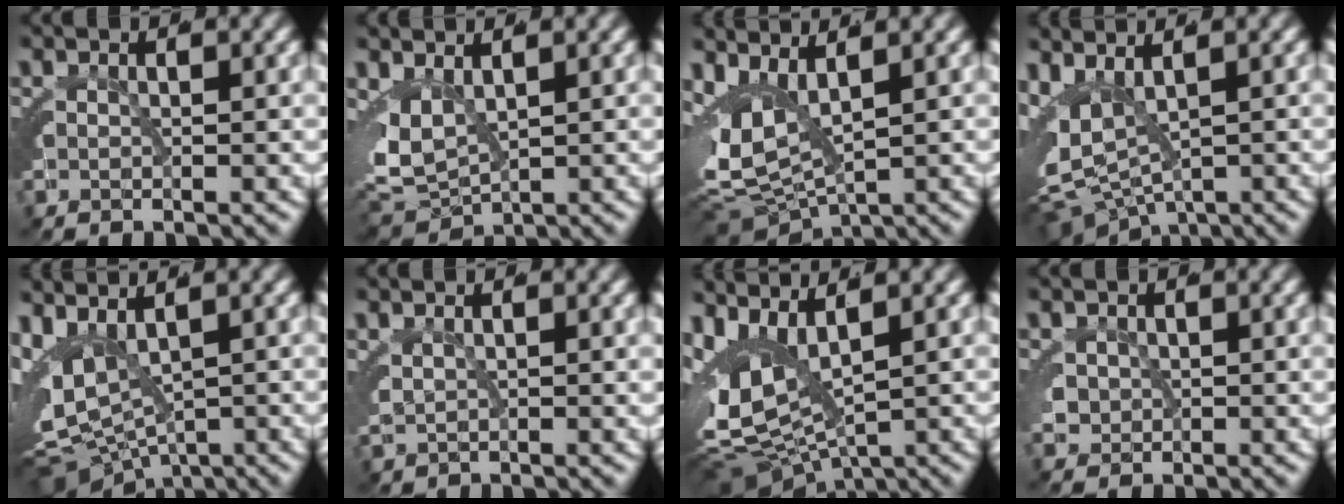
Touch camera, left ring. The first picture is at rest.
{"total": 6.8, "force": [0.2, 5.6, 3.9], "torque": [-0.117, -0.029, 0.018]}
{"total": 9.4, "force": [0.4, 7.0, 6.3], "torque": [-0.150, -0.028, 0.017]}
{"total": 8.8, "force": [-0.5, 7.1, 5.2], "torque": [-0.143, -0.043, 0.007]}
{"total": 10.5, "force": [-0.5, 8.2, 6.6], "torque": [-0.170, -0.045, 0.011]}
{"total": 0.9, "force": [0.7, 0.2, 0.5], "torque": [-0.021, -0.010, 0.025]}
{"total": 12.7, "force": [0.0, 9.5, 8.4], "torque": [-0.193, -0.035, 0.014]}
{"total": 1.6, "force": [0.2, 1.4, 0.8], "torque": [-0.025, -0.010, 0.012]}